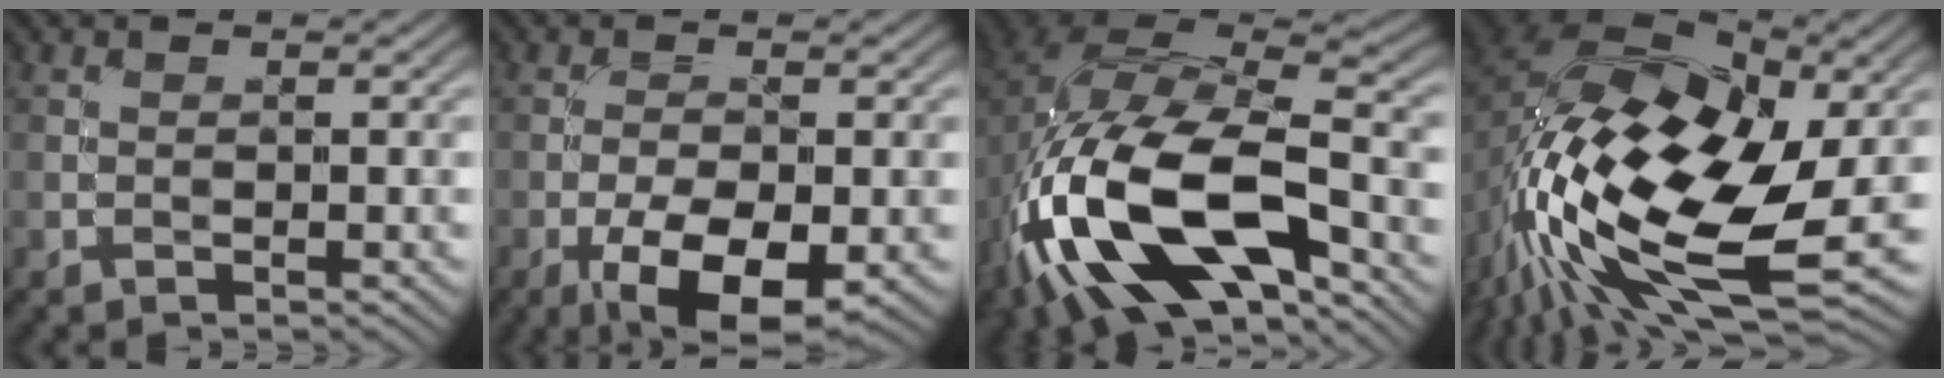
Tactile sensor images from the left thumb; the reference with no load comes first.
{"total": 8.9, "force": [-4.1, 3.6, 7.0], "torque": [-0.128, -0.013, -0.066]}
{"total": 18.4, "force": [-7.1, 9.0, 14.4], "torque": [-0.314, -0.029, -0.115]}
{"total": 18.5, "force": [-4.9, 10.6, 14.3], "torque": [-0.308, -0.031, -0.086]}